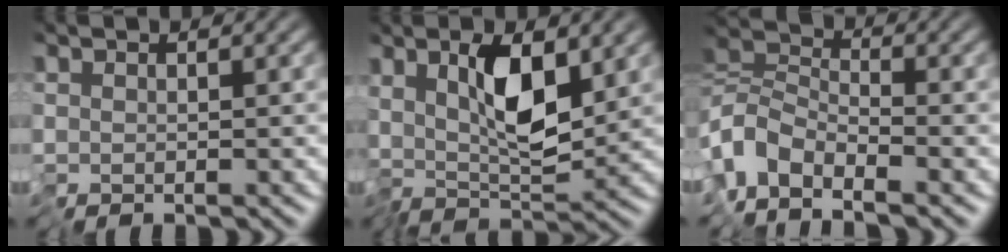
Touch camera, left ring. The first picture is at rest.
{"total": 5.2, "force": [1.6, 1.7, 4.7], "torque": [-0.085, -0.001, 0.030]}
{"total": 3.7, "force": [-3.1, 1.4, 1.7], "torque": [-0.032, 0.005, -0.079]}